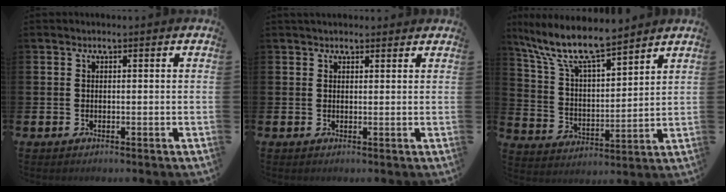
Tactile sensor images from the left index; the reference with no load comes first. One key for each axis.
{"total": 1.6, "fx": 1.4, "fy": 0.6, "fz": 0.2, "tx": 0.002, "ty": 0.000, "tz": 0.025}
{"total": 10.4, "fx": 9.2, "fy": 1.9, "fz": 4.5, "tx": -0.129, "ty": -0.050, "tz": 0.161}